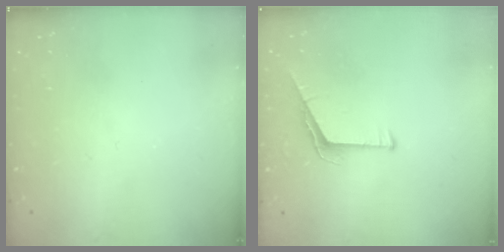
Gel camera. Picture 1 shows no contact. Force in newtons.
{"total": 5.6, "press": 5.6, "slide": 0.5}